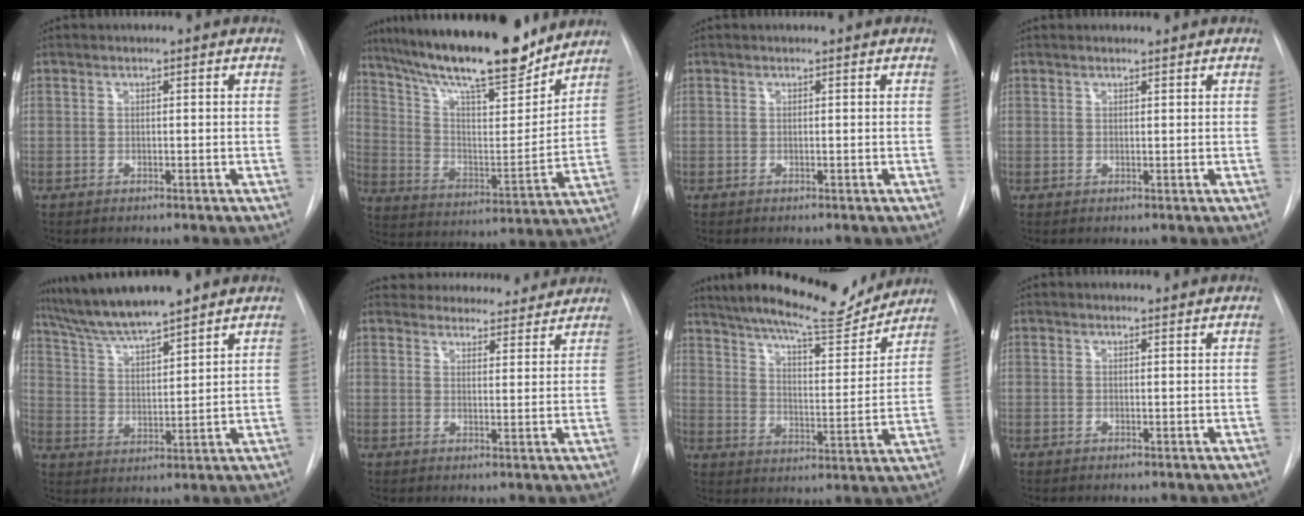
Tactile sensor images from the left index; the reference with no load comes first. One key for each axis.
{"total": 22.3, "fx": 18.7, "fy": 3.9, "fz": 11.6, "tx": -0.204, "ty": -0.005, "tz": 0.300}
{"total": 0.0}
{"total": 1.0, "fx": 1.0, "fy": 0.1, "fz": 0.1, "tx": -0.006, "ty": 0.007, "tz": 0.020}
{"total": 11.1, "fx": 9.9, "fy": 0.4, "fz": 5.0, "tx": -0.094, "ty": 0.018, "tz": 0.187}
{"total": 12.6, "fx": 12.0, "fy": 3.6, "fz": 1.8, "tx": -0.010, "ty": 0.008, "tz": 0.150}
{"total": 18.4, "fx": 16.4, "fy": 2.8, "fz": 7.8, "tx": -0.135, "ty": -0.006, "tz": 0.242}
{"total": 1.1, "fx": 1.1, "fy": 0.0, "fz": -0.1, "tx": -0.007, "ty": 0.000, "tz": 0.014}